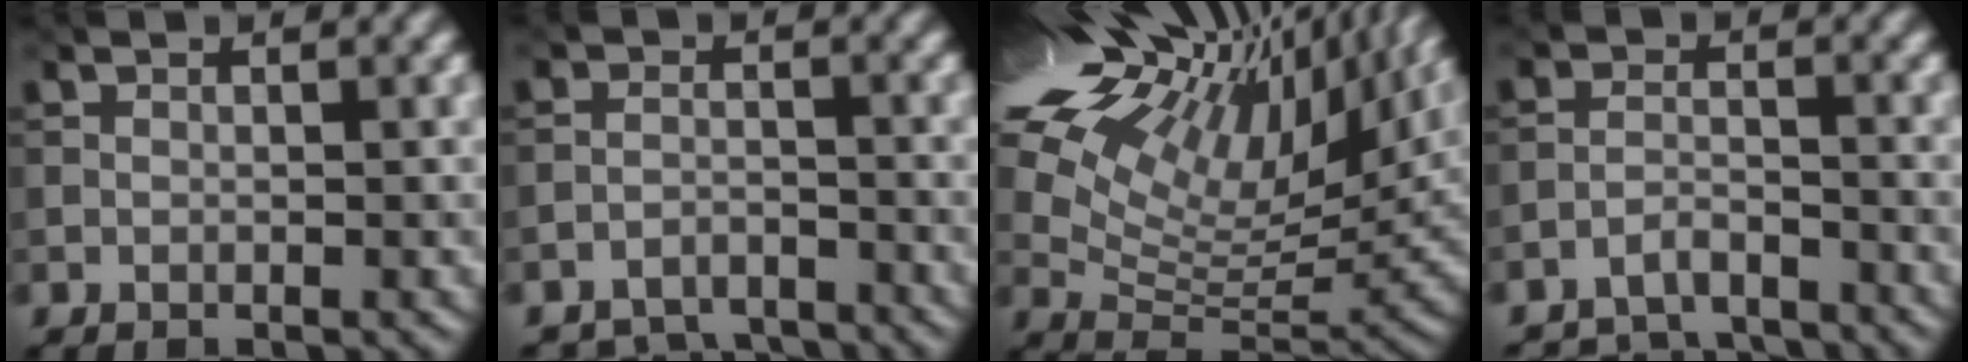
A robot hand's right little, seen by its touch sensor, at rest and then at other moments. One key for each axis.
{"total": 5.0, "fx": -4.8, "fy": 1.3, "fz": 0.7, "tx": -0.008, "ty": -0.007, "tz": -0.085}
{"total": 17.9, "fx": 10.6, "fy": 8.0, "fz": 12.0, "tx": -0.236, "ty": 0.050, "tz": 0.172}
{"total": 5.2, "fx": -5.0, "fy": 1.1, "fz": 0.9, "tx": -0.016, "ty": -0.009, "tz": -0.091}